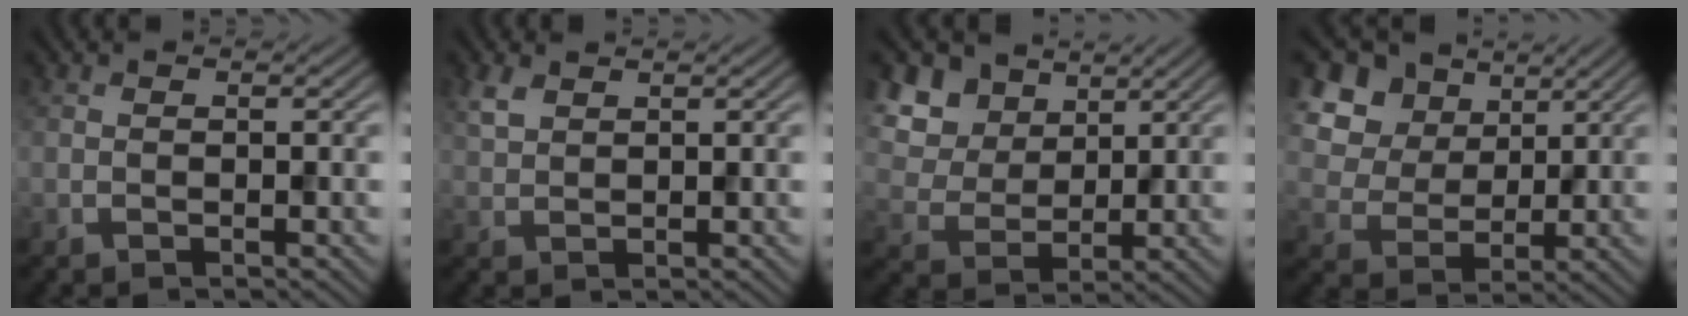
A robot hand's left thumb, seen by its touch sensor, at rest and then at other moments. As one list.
[{"total": 2.2, "force": [1.4, 1.1, 1.2], "torque": [-0.035, 0.004, 0.033]}, {"total": 9.1, "force": [4.7, 6.5, 4.2], "torque": [-0.156, 0.004, 0.103]}, {"total": 11.9, "force": [5.8, 8.8, 5.5], "torque": [-0.170, 0.023, 0.127]}]